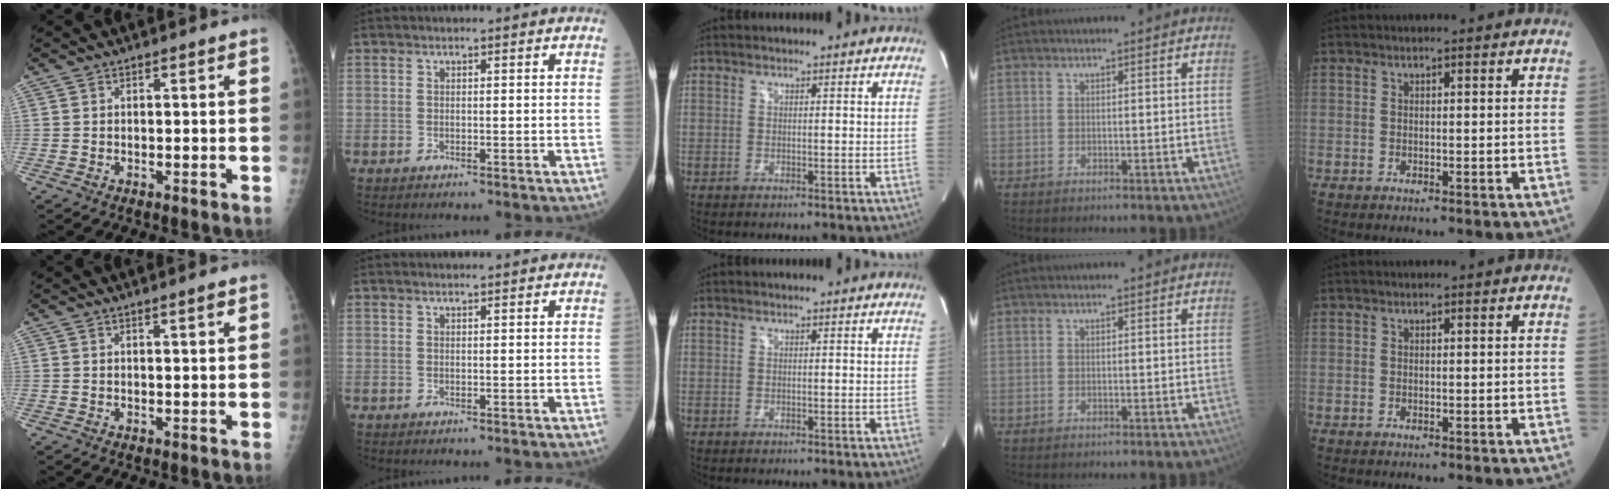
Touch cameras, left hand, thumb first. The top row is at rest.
{"thumb": {"total": 1.3, "force": [0.8, -0.1, 1.1], "torque": [-0.016, -0.004, 0.013]}, "index": {"total": 1.4, "force": [1.4, 0.0, 0.2], "torque": [-0.008, 0.008, 0.023]}}